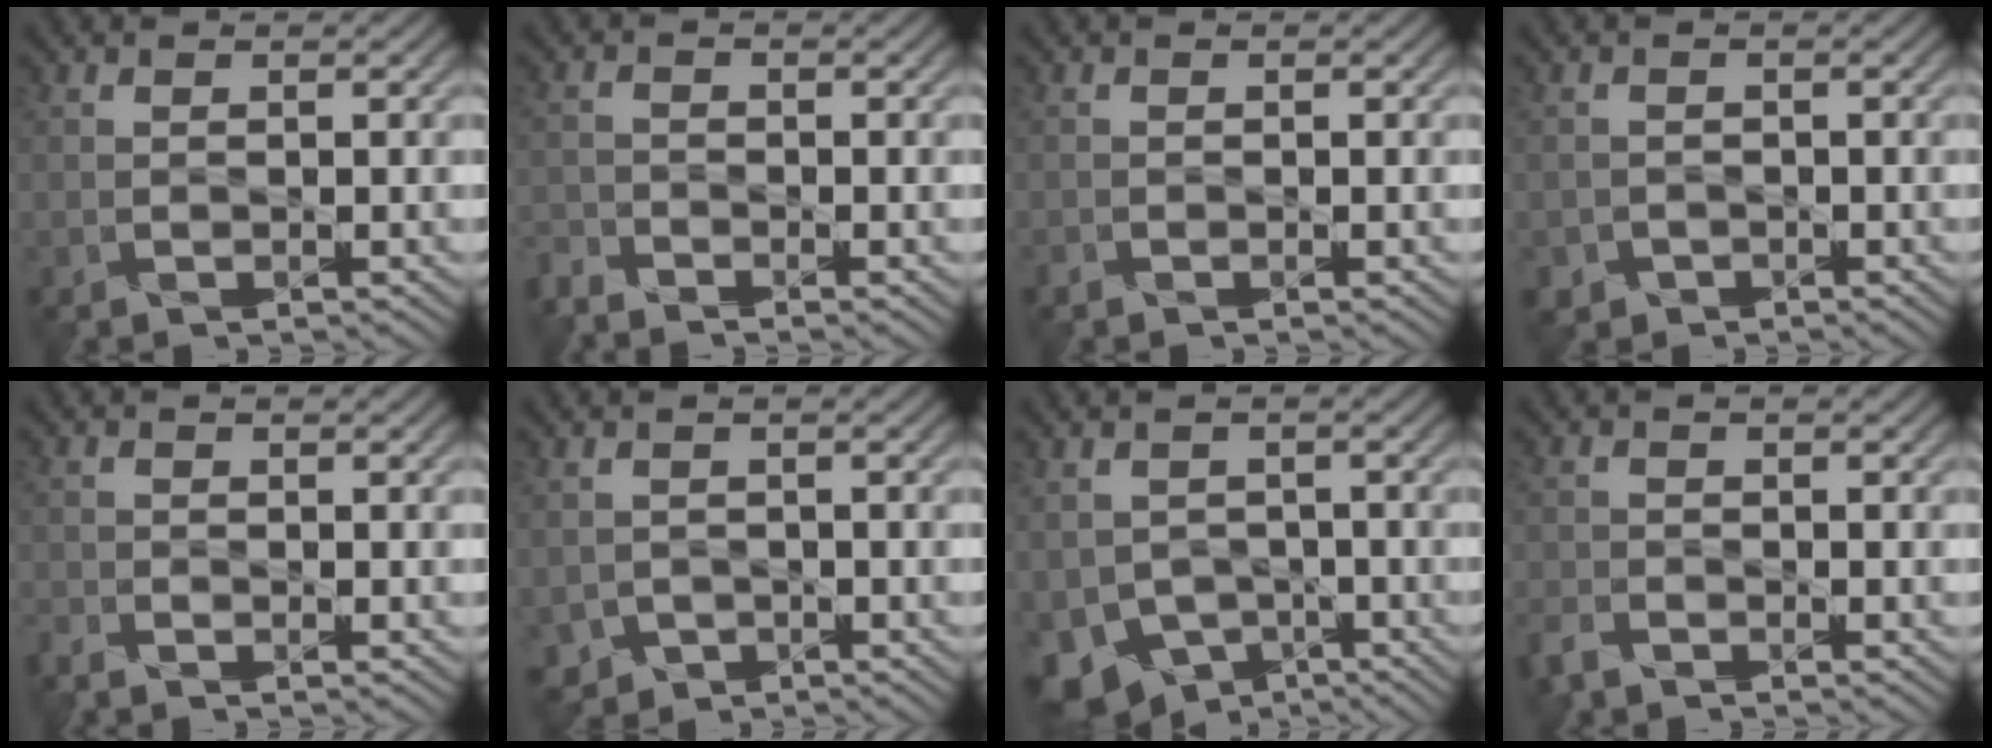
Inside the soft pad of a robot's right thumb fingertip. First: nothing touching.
{"total": 2.7, "force": [-2.6, 0.4, 0.5], "torque": [-0.015, -0.010, -0.064]}
{"total": 0.6, "force": [-0.5, 0.2, 0.0], "torque": [-0.003, -0.003, -0.010]}
{"total": 1.8, "force": [-1.1, 1.4, 0.2], "torque": [0.002, -0.005, -0.024]}
{"total": 2.2, "force": [-2.1, 0.4, 0.7], "torque": [-0.020, -0.012, -0.049]}
{"total": 2.4, "force": [-1.2, 2.1, 0.3], "torque": [-0.015, -0.014, -0.024]}
{"total": 7.3, "force": [-3.6, 5.5, 3.3], "torque": [-0.078, -0.029, -0.067]}
{"total": 2.7, "force": [-2.3, 0.9, 1.0], "torque": [-0.029, -0.010, -0.057]}